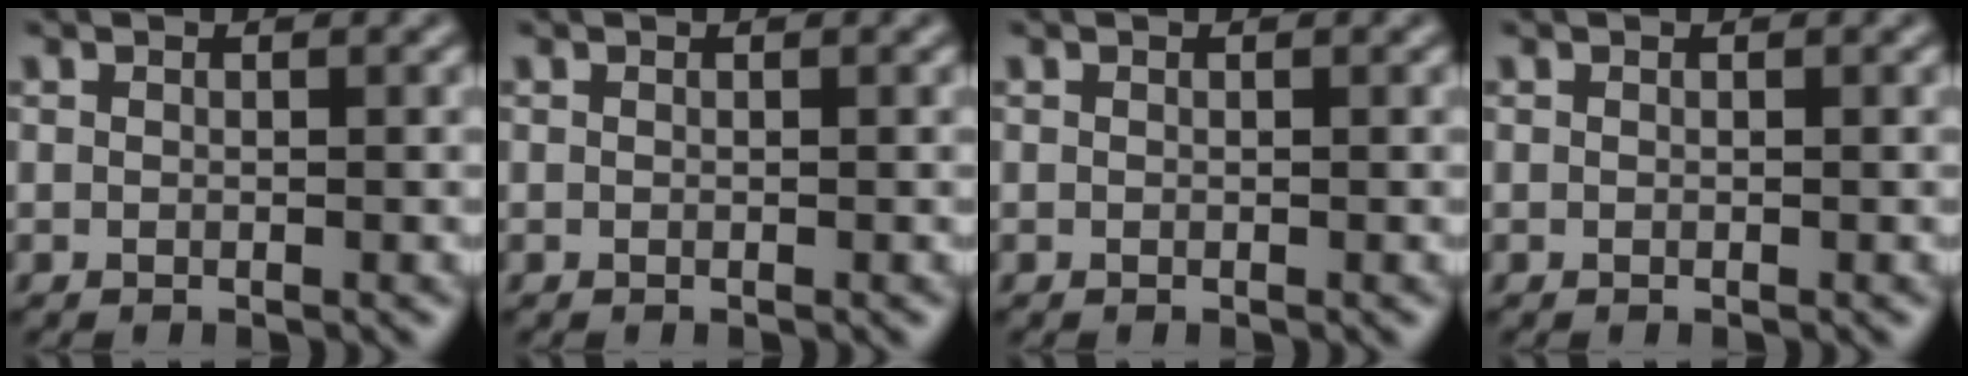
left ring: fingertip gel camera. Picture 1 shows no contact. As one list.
[{"total": 0.0}, {"total": 0.0}, {"total": 0.0}]